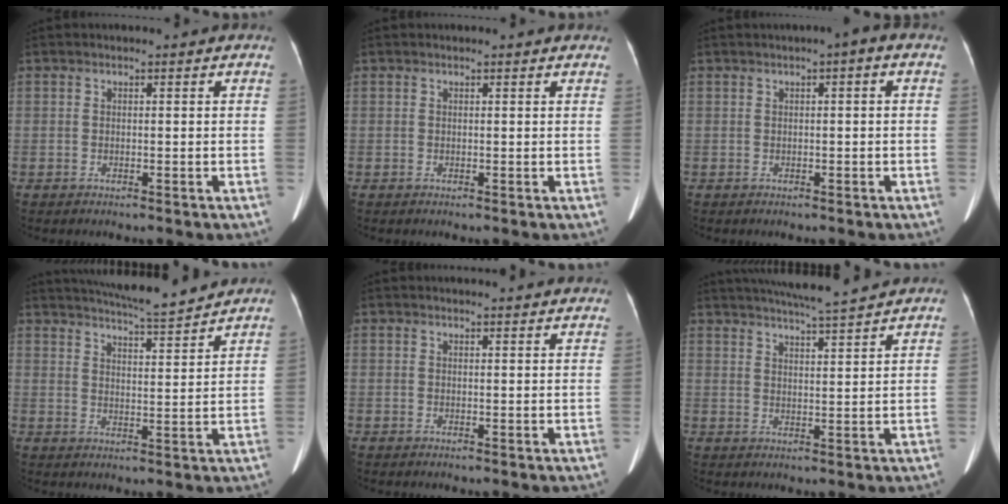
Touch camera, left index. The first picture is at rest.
{"total": 1.7, "force": [1.6, 0.2, 0.4], "torque": [-0.012, 0.008, 0.011]}
{"total": 1.9, "force": [0.5, 0.2, 1.8], "torque": [-0.024, 0.009, 0.004]}
{"total": 11.0, "force": [10.3, -0.2, 3.9], "torque": [-0.067, 0.002, 0.151]}
{"total": 7.0, "force": [6.7, 0.6, 2.0], "torque": [-0.023, 0.018, 0.063]}
{"total": 10.5, "force": [9.5, -0.4, 4.4], "torque": [-0.076, 0.014, 0.138]}